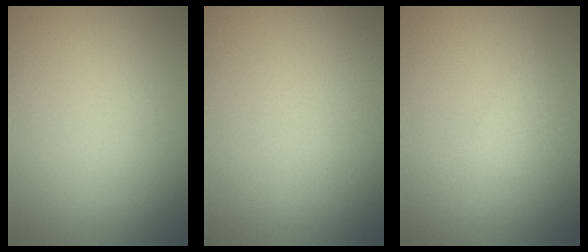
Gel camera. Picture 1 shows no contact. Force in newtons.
{"total": 0.0}
{"total": 1.3, "press": 1.3, "slide": 0.0}